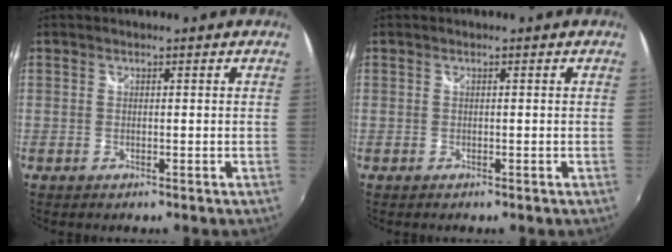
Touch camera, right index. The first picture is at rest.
{"total": 0.0}